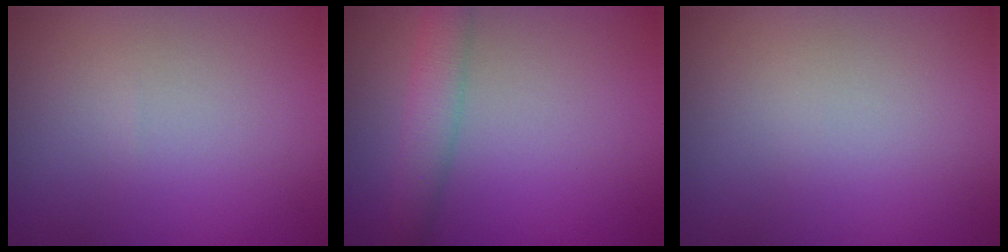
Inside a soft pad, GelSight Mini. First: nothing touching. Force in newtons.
{"total": 2.8, "press": 2.8, "slide": 0.1}
{"total": 0.0}